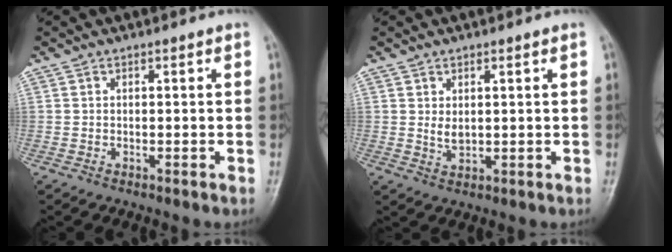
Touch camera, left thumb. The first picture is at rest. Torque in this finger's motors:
{"motor_torque": [0.07, 0.28, 0.53, -0.18, -0.02]}